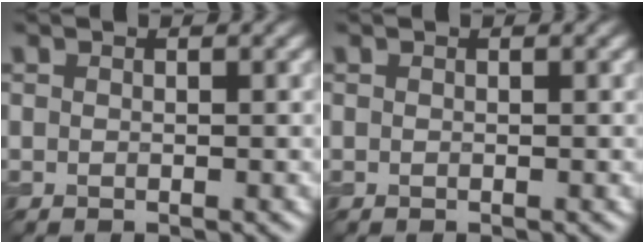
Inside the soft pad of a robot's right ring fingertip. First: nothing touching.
{"total": 0.0}